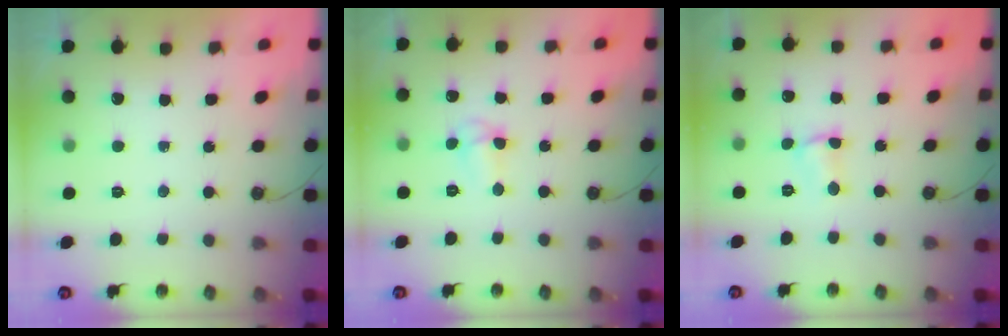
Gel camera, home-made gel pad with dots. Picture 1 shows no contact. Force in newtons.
{"total": 5.5, "press": 5.4, "slide": 0.7}
{"total": 3.4, "press": 3.3, "slide": 0.4}